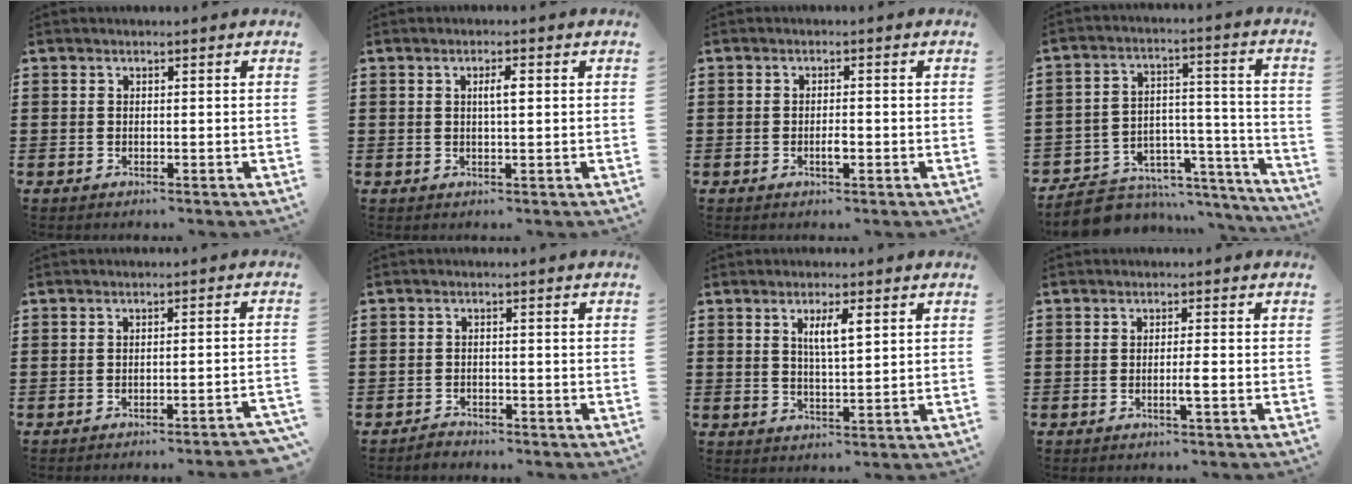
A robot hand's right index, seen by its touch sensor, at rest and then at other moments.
{"total": 2.4, "force": [0.5, 0.5, 2.3], "torque": [-0.044, 0.005, 0.006]}
{"total": 2.2, "force": [-0.7, 0.6, 2.0], "torque": [-0.043, -0.002, -0.015]}
{"total": 6.1, "force": [-5.1, 3.3, 1.1], "torque": [-0.024, 0.009, -0.092]}
{"total": 2.3, "force": [-2.1, -0.6, 0.8], "torque": [-0.015, -0.006, -0.043]}
{"total": 1.7, "force": [-1.6, 0.3, 0.0], "torque": [-0.004, 0.003, -0.036]}
{"total": 3.8, "force": [1.4, 0.8, 3.5], "torque": [-0.071, 0.007, 0.021]}
{"total": 1.9, "force": [-0.7, 0.0, 1.8], "torque": [-0.030, -0.001, -0.013]}